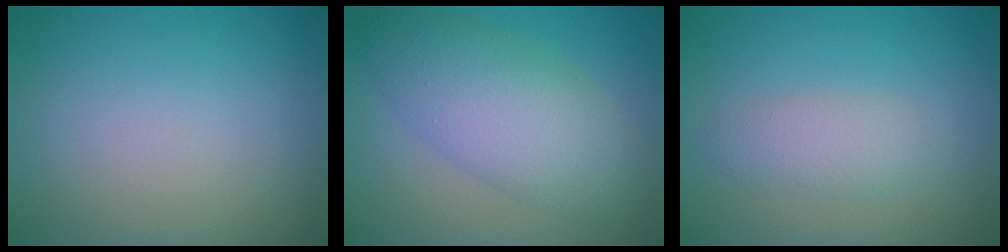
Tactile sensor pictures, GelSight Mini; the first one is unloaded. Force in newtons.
{"total": 6.8, "press": 6.8, "slide": 0.1}
{"total": 2.3, "press": 2.3, "slide": 0.1}